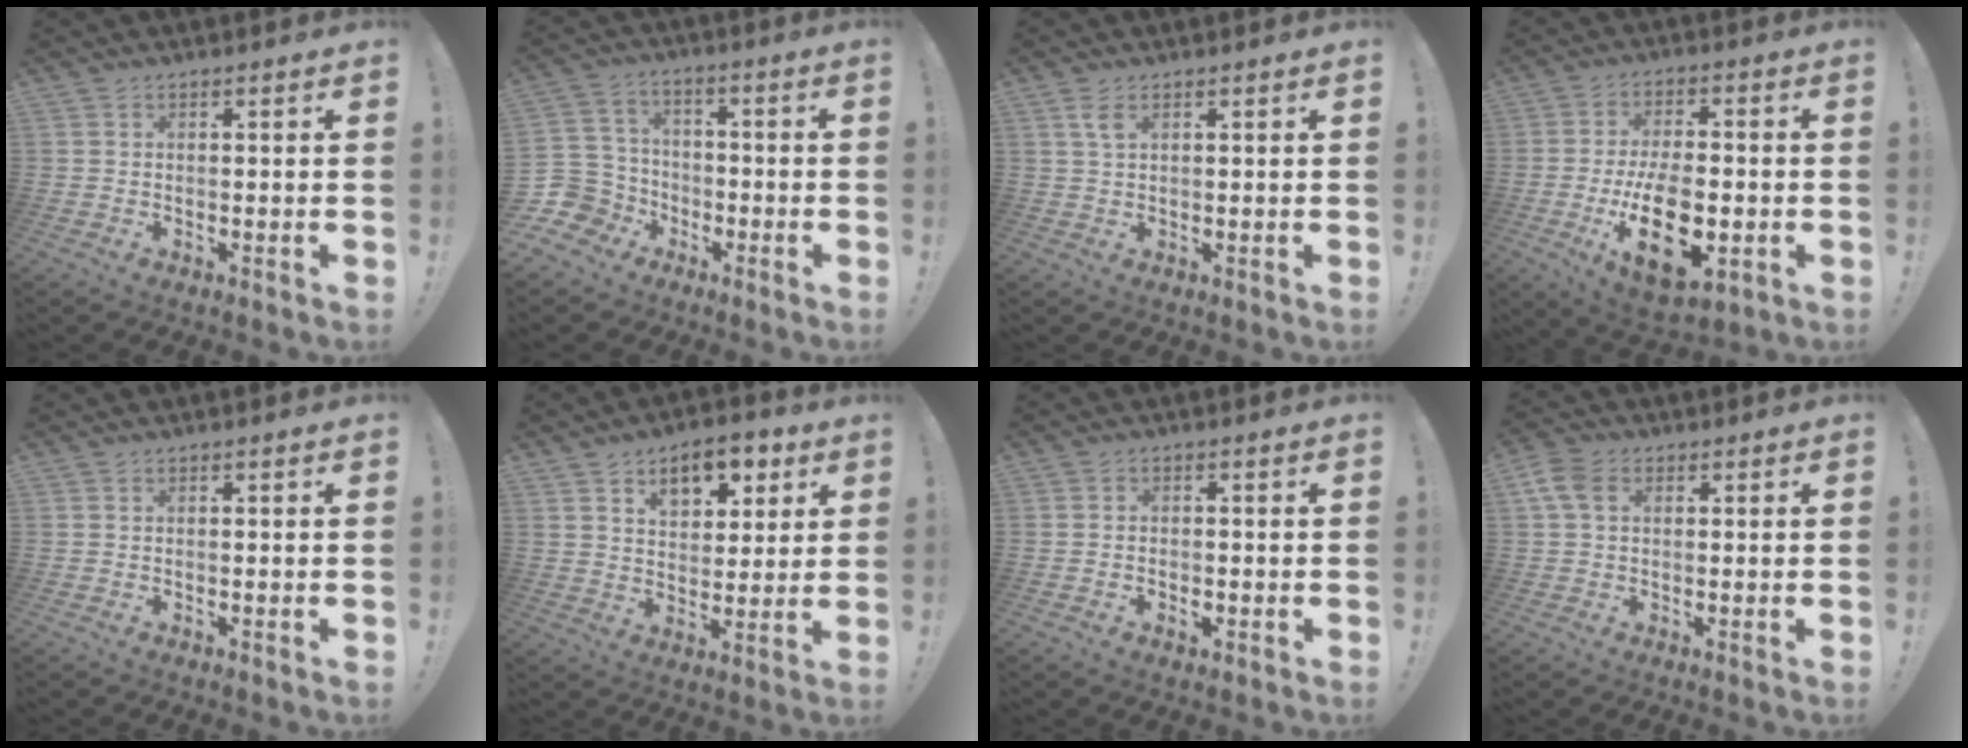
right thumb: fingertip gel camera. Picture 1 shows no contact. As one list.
[{"total": 9.6, "force": [-4.4, 8.1, 2.7], "torque": [-0.060, 0.029, -0.078]}, {"total": 3.2, "force": [2.1, 0.7, 2.4], "torque": [-0.042, -0.004, 0.036]}, {"total": 18.0, "force": [-4.7, 9.4, 14.7], "torque": [-0.242, 0.009, -0.069]}, {"total": 0.0}, {"total": 11.0, "force": [5.9, 6.5, 6.6], "torque": [-0.084, -0.025, 0.105]}, {"total": 1.9, "force": [-1.1, 1.2, 1.0], "torque": [-0.011, 0.004, -0.018]}, {"total": 6.2, "force": [2.4, 4.0, 4.1], "torque": [-0.077, 0.000, 0.049]}]